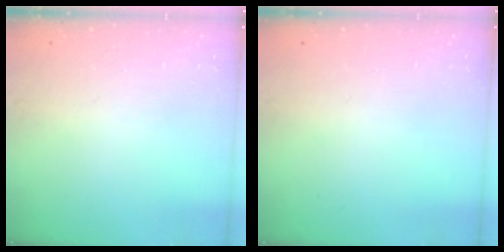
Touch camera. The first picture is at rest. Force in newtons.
{"total": 0.0}